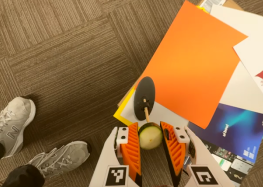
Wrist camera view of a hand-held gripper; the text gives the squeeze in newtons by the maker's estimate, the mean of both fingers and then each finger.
{"total": 10.5, "left": 11.4, "right": 9.7}